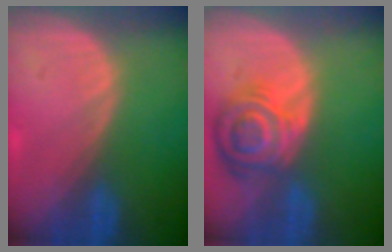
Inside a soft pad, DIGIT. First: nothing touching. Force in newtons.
{"total": 8.4, "press": 7.4, "slide": 3.8}